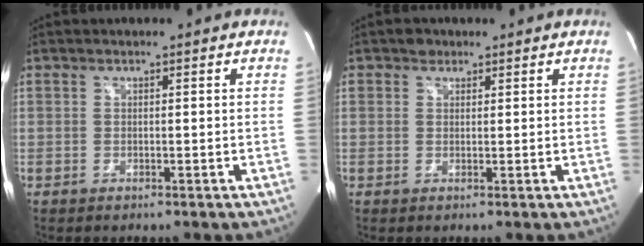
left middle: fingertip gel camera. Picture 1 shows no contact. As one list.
[{"total": 1.4, "force": [0.9, 1.1, 0.2], "torque": [0.000, 0.001, 0.011]}]